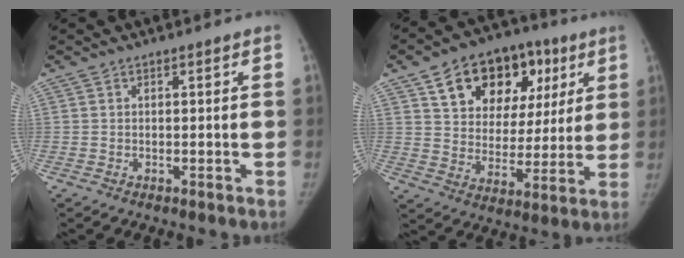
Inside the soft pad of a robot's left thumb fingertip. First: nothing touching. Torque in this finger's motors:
{"motor_torque": [1.22, 1.22, 0.90, -0.91, 0.24]}